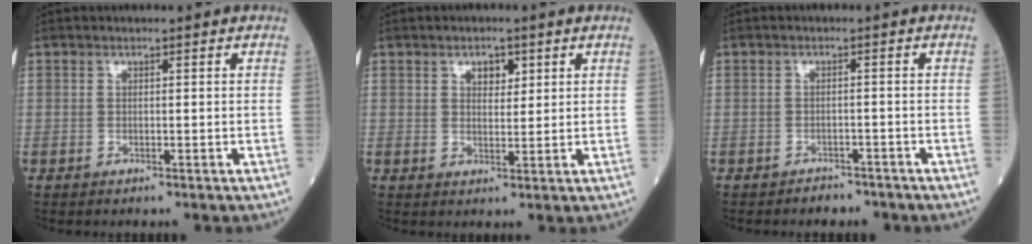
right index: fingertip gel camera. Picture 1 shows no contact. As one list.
[{"total": 2.9, "force": [1.5, 1.6, 2.0], "torque": [-0.028, 0.001, 0.024]}, {"total": 2.9, "force": [-2.6, 1.3, -0.1], "torque": [-0.002, 0.004, -0.036]}]